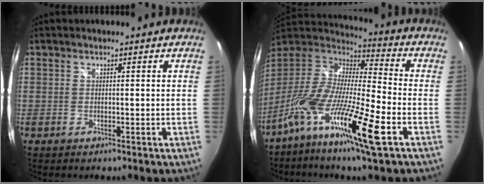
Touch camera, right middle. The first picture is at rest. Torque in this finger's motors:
{"motor_torque": [2.14, 0.00, 0.56, 0.21]}